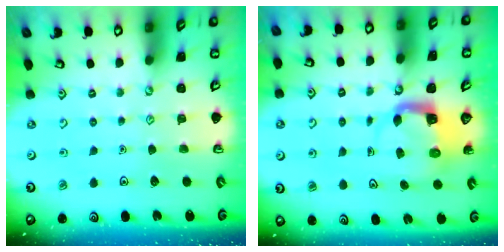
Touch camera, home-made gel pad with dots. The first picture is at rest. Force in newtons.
{"total": 3.9, "press": 3.9, "slide": 0.4}